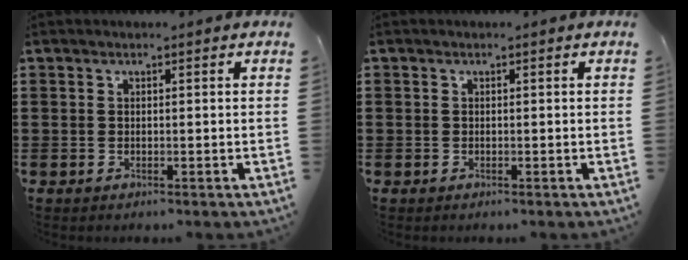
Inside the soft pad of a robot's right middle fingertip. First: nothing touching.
{"total": 0.5, "force": [-0.1, 0.5, 0.0], "torque": [-0.001, 0.005, -0.004]}